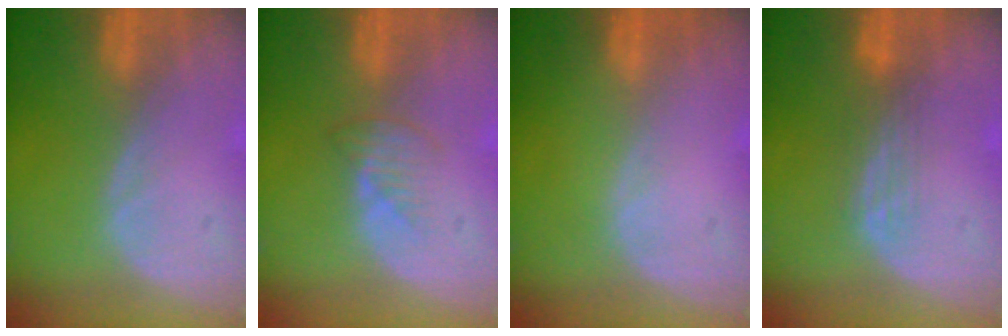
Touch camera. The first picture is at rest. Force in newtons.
{"total": 2.5, "press": 2.5, "slide": 0.3}
{"total": 0.0}
{"total": 3.0, "press": 2.5, "slide": 1.6}